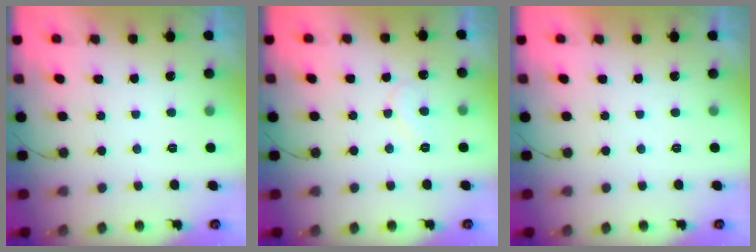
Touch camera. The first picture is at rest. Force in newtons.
{"total": 4.9, "press": 4.9, "slide": 0.4}
{"total": 1.8, "press": 1.8, "slide": 0.1}